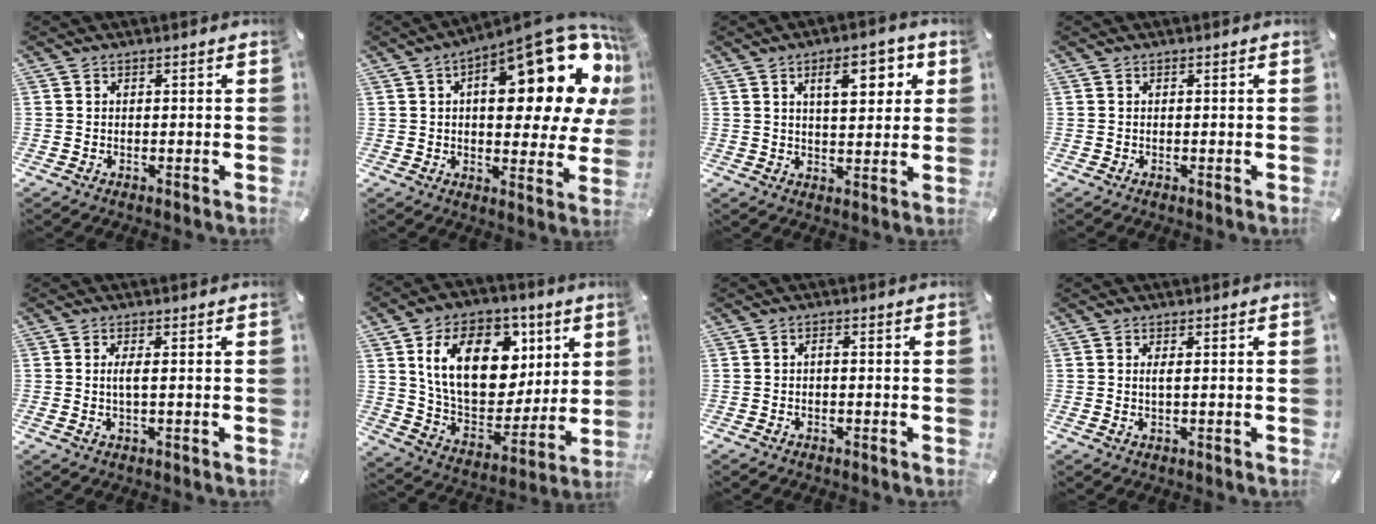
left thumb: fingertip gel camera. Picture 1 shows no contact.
{"total": 23.7, "force": [10.7, 9.3, 19.0], "torque": [-0.247, -0.076, 0.168]}
{"total": 8.7, "force": [4.0, 3.9, 6.7], "torque": [-0.093, -0.008, 0.060]}
{"total": 0.0}
{"total": 3.2, "force": [0.3, 0.4, 3.1], "torque": [-0.067, -0.007, 0.001]}
{"total": 21.8, "force": [7.7, 14.8, 14.1], "torque": [-0.239, -0.022, 0.136]}
{"total": 1.1, "force": [-0.4, 0.3, 1.0], "torque": [-0.020, 0.001, -0.007]}
{"total": 2.1, "force": [0.4, 0.2, 2.0], "torque": [-0.032, -0.006, 0.003]}